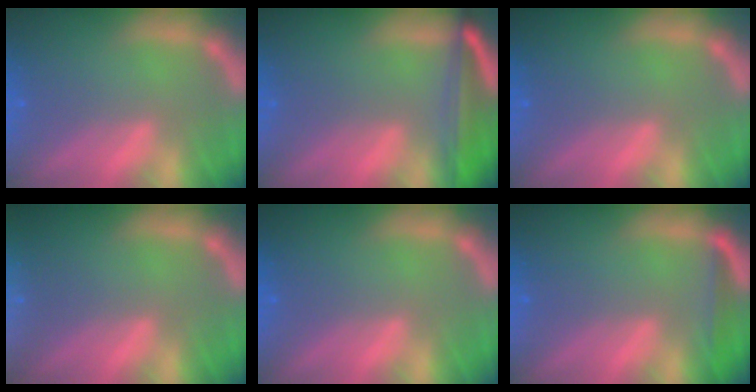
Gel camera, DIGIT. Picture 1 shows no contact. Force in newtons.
{"total": 7.6}
{"total": 0.0}
{"total": 9.5}
{"total": 0.0}
{"total": 2.5}